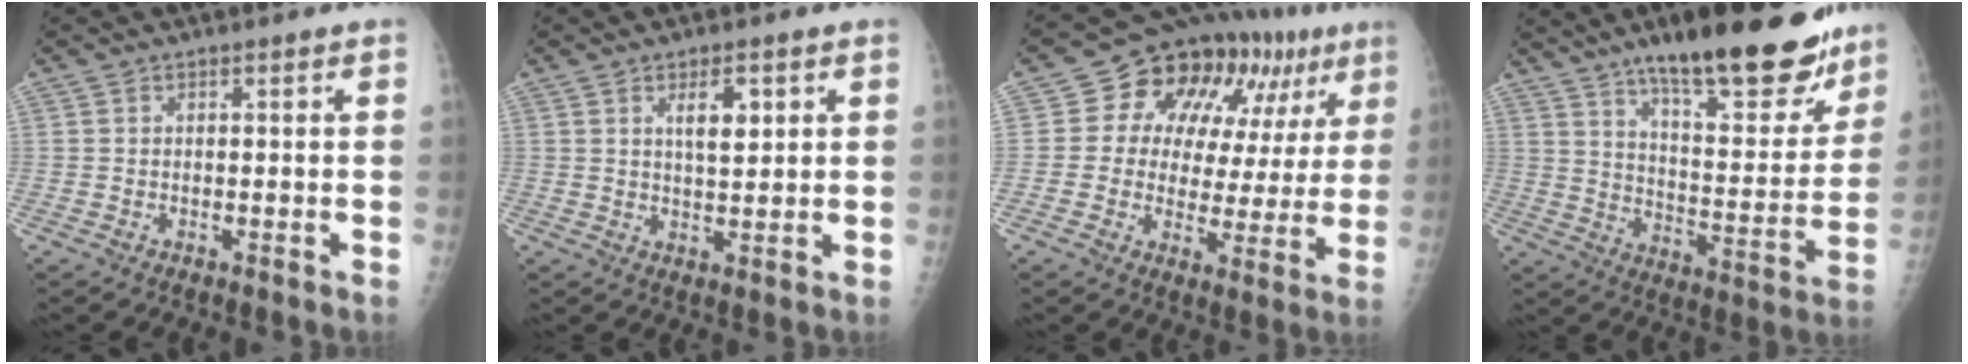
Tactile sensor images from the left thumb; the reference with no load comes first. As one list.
[{"total": 4.8, "force": [2.0, 2.0, 3.9], "torque": [-0.050, -0.011, 0.035]}, {"total": 19.3, "force": [8.0, 11.8, 13.1], "torque": [-0.127, 0.010, 0.110]}, {"total": 26.3, "force": [18.4, 7.6, 17.1], "torque": [-0.205, -0.078, 0.272]}]